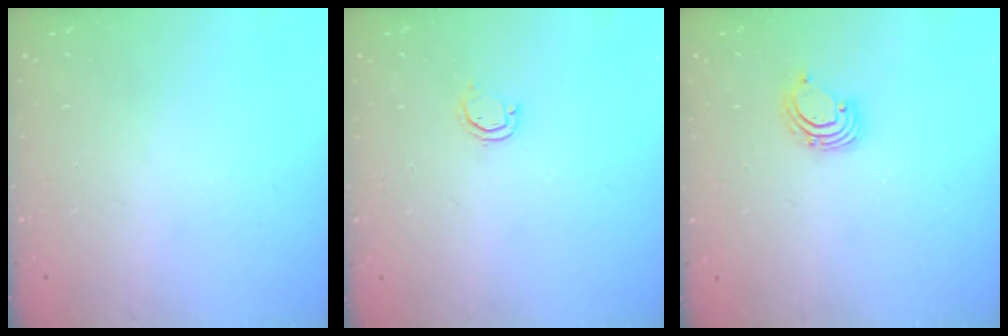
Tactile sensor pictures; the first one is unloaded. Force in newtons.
{"total": 3.2, "press": 3.2, "slide": 0.2}
{"total": 2.2, "press": 2.2, "slide": 0.2}